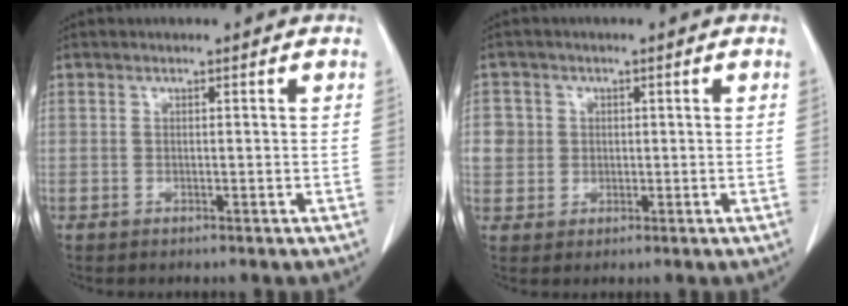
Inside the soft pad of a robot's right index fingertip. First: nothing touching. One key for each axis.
{"total": 4.1, "fx": 0.6, "fy": 4.1, "fz": 0.5, "tx": -0.002, "ty": 0.009, "tz": 0.016}